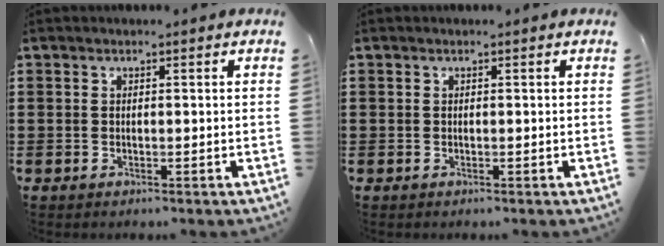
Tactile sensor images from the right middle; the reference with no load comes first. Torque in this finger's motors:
{"motor_torque": [-1.07, -1.07, 0.00, -0.01]}